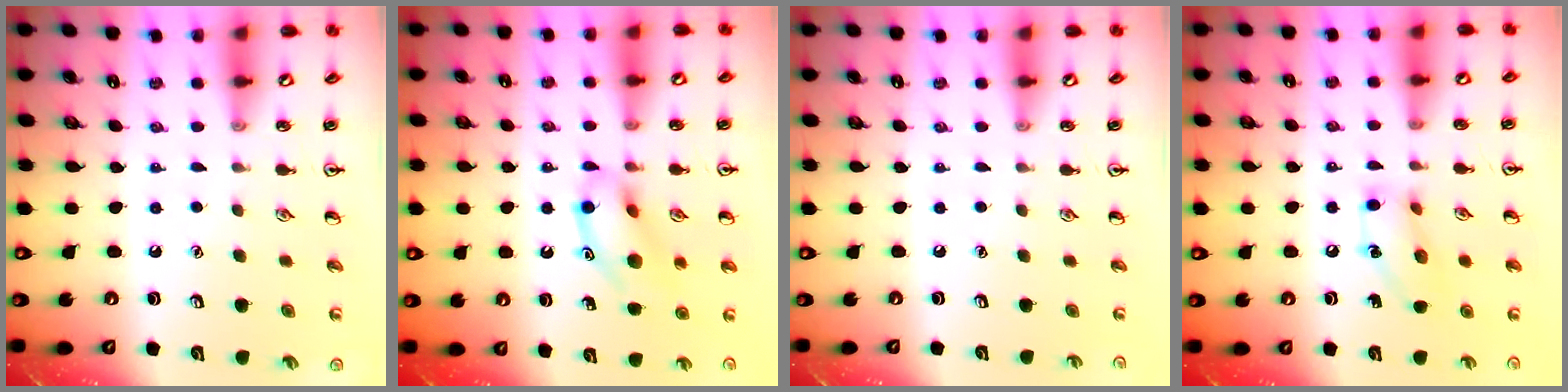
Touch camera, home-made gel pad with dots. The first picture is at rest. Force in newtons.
{"total": 12.8, "press": 12.6, "slide": 2.1}
{"total": 0.0}
{"total": 10.8, "press": 10.7, "slide": 1.5}